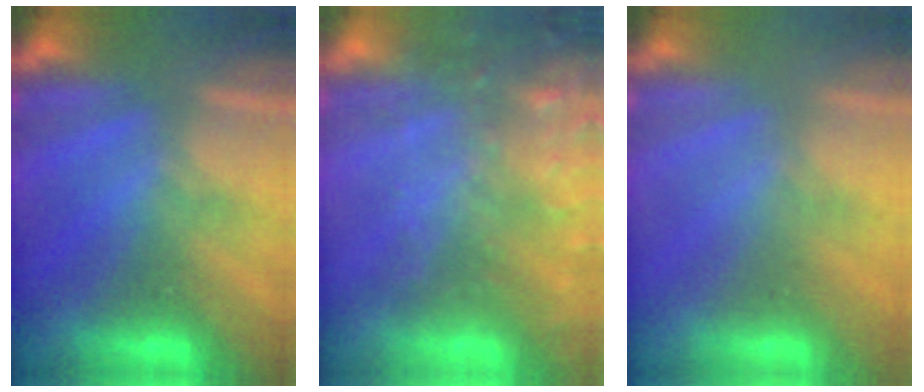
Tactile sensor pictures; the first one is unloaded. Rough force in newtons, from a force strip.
{"total": 6.2}
{"total": 3.0}